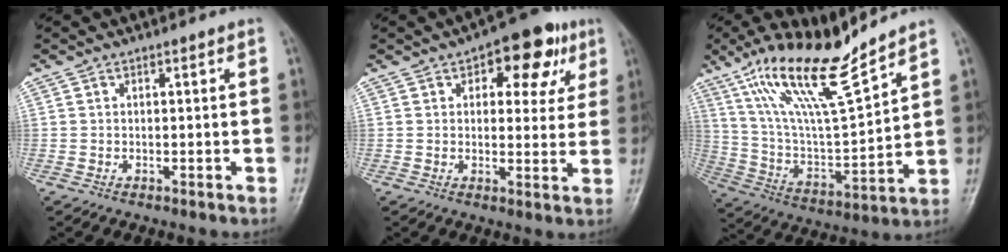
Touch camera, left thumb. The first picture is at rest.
{"total": 12.0, "force": [5.4, 6.3, 8.7], "torque": [-0.065, -0.002, 0.063]}
{"total": 17.8, "force": [13.2, 2.4, 11.7], "torque": [-0.202, -0.066, 0.255]}